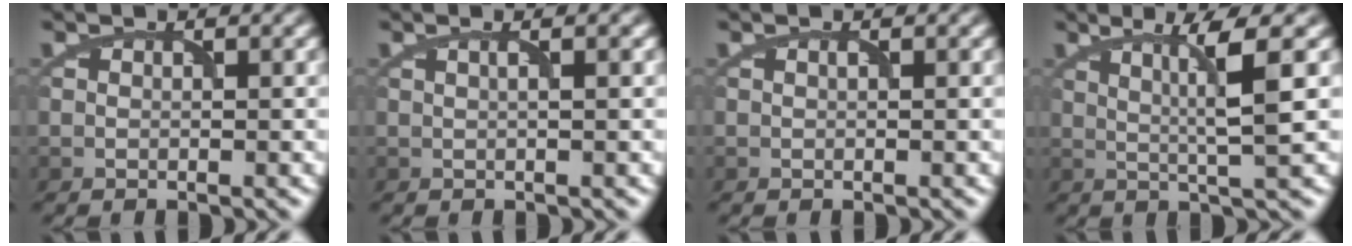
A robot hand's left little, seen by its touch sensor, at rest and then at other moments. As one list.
[{"total": 2.0, "force": [0.8, 0.8, 1.7], "torque": [-0.015, -0.002, -0.007]}, {"total": 0.0}, {"total": 4.3, "force": [1.2, 0.2, 4.1], "torque": [-0.075, -0.002, 0.025]}]